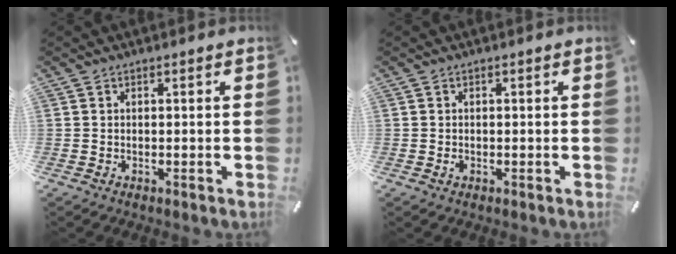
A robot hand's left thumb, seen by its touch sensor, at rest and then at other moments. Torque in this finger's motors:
{"motor_torque": [0.22, 0.43, -0.16, -0.08, 0.01]}